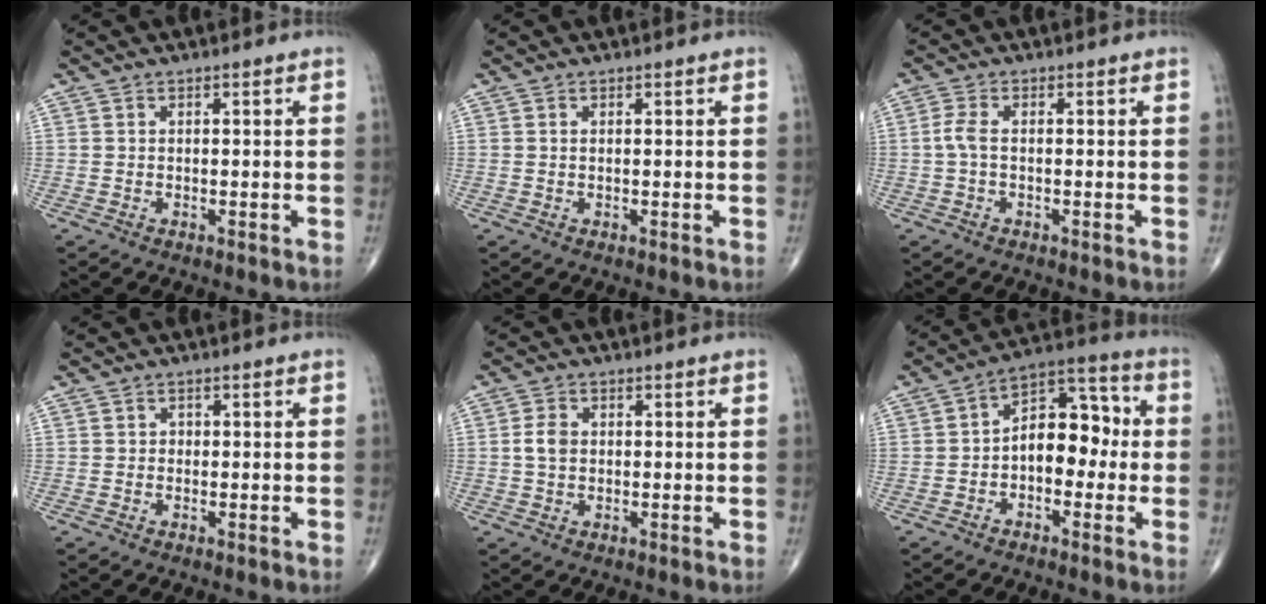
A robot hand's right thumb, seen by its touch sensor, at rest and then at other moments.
{"total": 0.0}
{"total": 2.5, "force": [-0.3, 0.9, 2.3], "torque": [-0.057, 0.000, -0.012]}
{"total": 0.6, "force": [-0.1, 0.6, 0.2], "torque": [0.003, 0.003, -0.004]}
{"total": 3.1, "force": [0.2, 2.2, 2.2], "torque": [-0.043, 0.005, 0.001]}
{"total": 11.2, "force": [-0.9, 7.0, 8.7], "torque": [-0.099, 0.040, -0.029]}